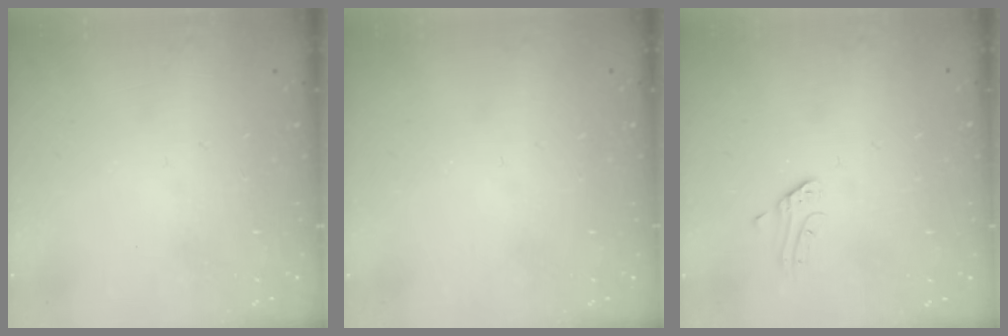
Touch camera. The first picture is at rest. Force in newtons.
{"total": 0.0}
{"total": 2.4, "press": 2.4, "slide": 0.2}